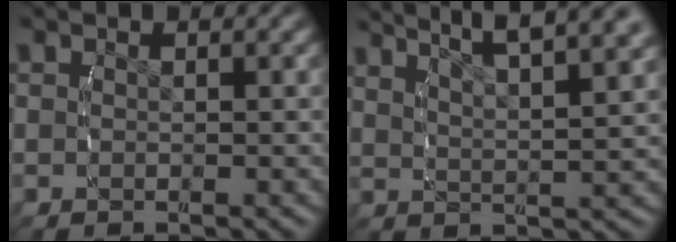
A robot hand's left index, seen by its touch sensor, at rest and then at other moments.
{"total": 8.6, "force": [6.1, 3.1, 5.2], "torque": [-0.076, 0.021, 0.080]}